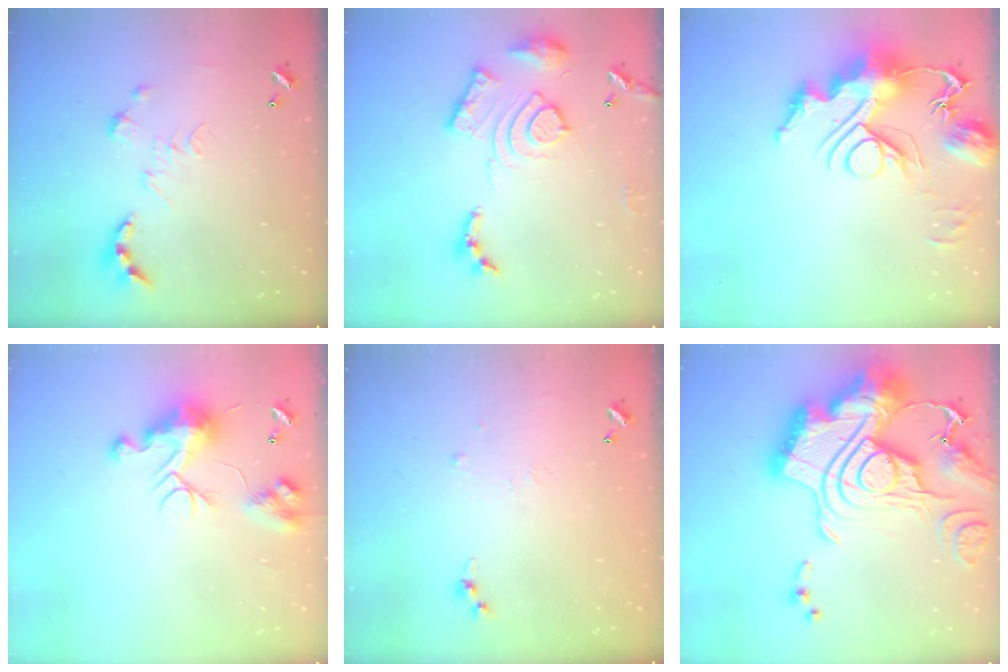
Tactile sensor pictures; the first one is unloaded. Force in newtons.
{"total": 16.6, "press": 16.6, "slide": 1.6}
{"total": 16.1, "press": 15.9, "slide": 2.3}
{"total": 10.9, "press": 10.8, "slide": 0.8}
{"total": 6.2, "press": 6.2, "slide": 0.8}
{"total": 3.2, "press": 2.4, "slide": 2.2}